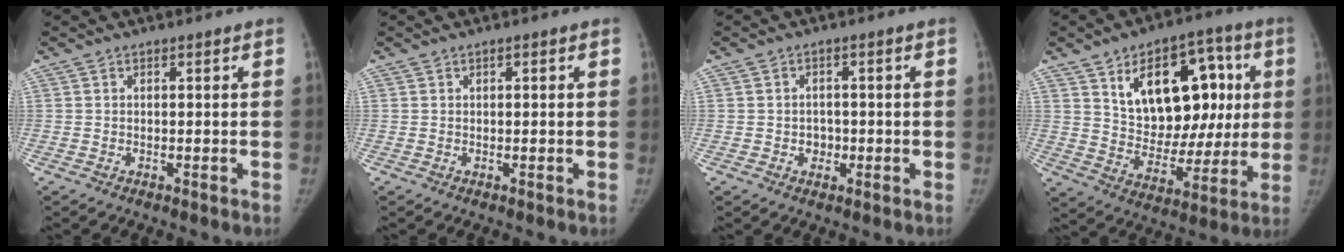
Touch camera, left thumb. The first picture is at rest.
{"total": 0.6, "force": [0.2, 0.2, 0.5], "torque": [-0.005, 0.001, 0.003]}
{"total": 2.6, "force": [-0.7, 2.3, 1.1], "torque": [0.004, 0.008, -0.011]}
{"total": 21.0, "force": [6.0, 12.7, 15.6], "torque": [-0.166, -0.001, 0.099]}